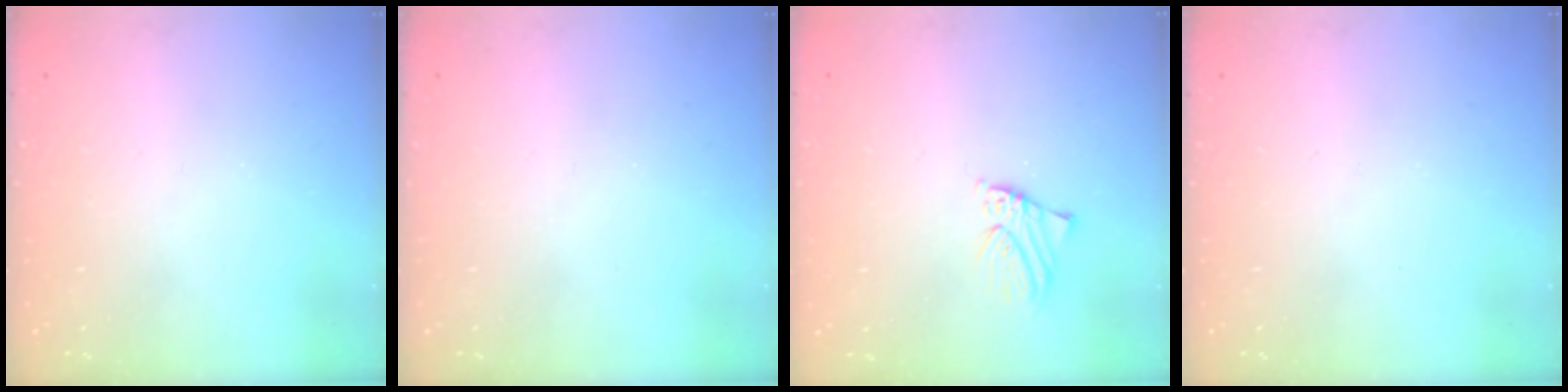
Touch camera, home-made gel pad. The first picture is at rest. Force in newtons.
{"total": 0.0}
{"total": 1.6, "press": 1.6, "slide": 0.1}
{"total": 0.0}